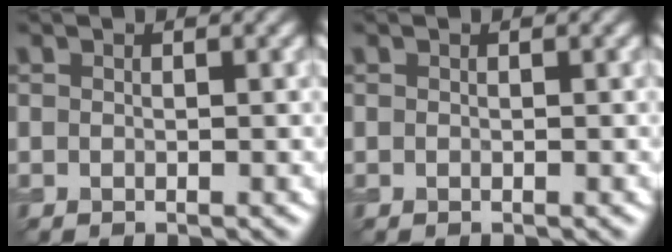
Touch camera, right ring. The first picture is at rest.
{"total": 0.0}